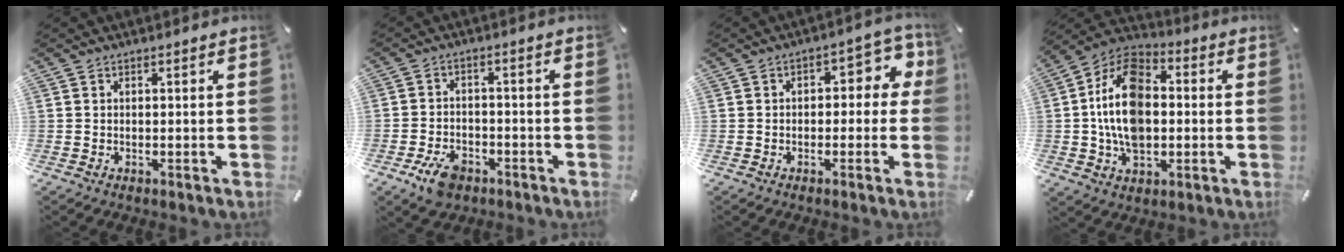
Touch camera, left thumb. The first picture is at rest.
{"total": 6.7, "force": [-3.9, 4.1, 3.6], "torque": [-0.071, 0.020, -0.070]}
{"total": 7.2, "force": [0.2, 4.6, 5.5], "torque": [-0.065, 0.003, -0.005]}
{"total": 16.5, "force": [-0.6, 11.3, 12.0], "torque": [-0.251, 0.008, -0.013]}